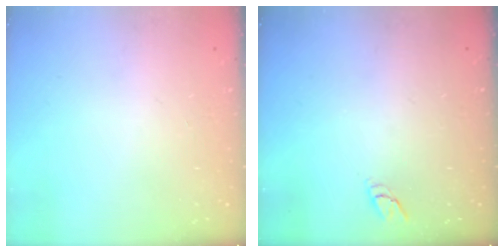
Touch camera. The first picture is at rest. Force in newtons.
{"total": 3.6, "press": 3.6, "slide": 0.4}